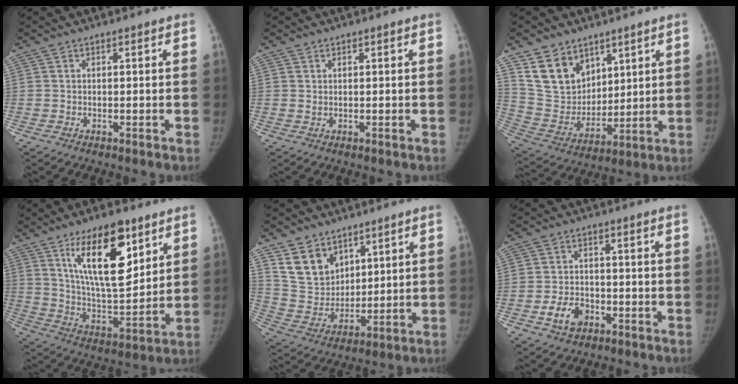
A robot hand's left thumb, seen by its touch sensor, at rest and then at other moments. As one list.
[{"total": 0.5, "force": [0.1, 0.4, 0.3], "torque": [-0.004, 0.000, 0.001]}, {"total": 15.1, "force": [9.1, 10.5, 5.9], "torque": [-0.067, -0.053, 0.188]}, {"total": 18.2, "force": [9.1, 7.0, 14.0], "torque": [-0.189, -0.053, 0.165]}, {"total": 11.9, "force": [7.1, 8.5, 4.3], "torque": [-0.044, -0.048, 0.147]}, {"total": 6.2, "force": [-2.8, 4.4, 3.4], "torque": [-0.049, 0.018, -0.046]}]